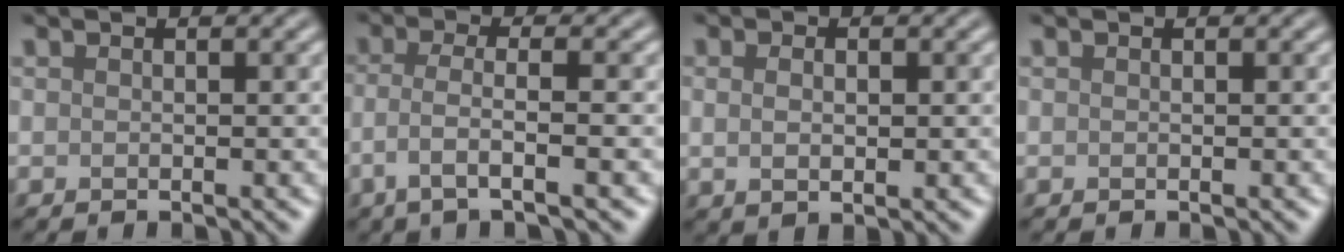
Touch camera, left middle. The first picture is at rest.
{"total": 3.6, "force": [-1.4, 0.8, 3.2], "torque": [-0.059, 0.001, -0.037]}
{"total": 1.9, "force": [0.3, 1.0, 1.5], "torque": [-0.029, -0.003, 0.009]}
{"total": 0.0}